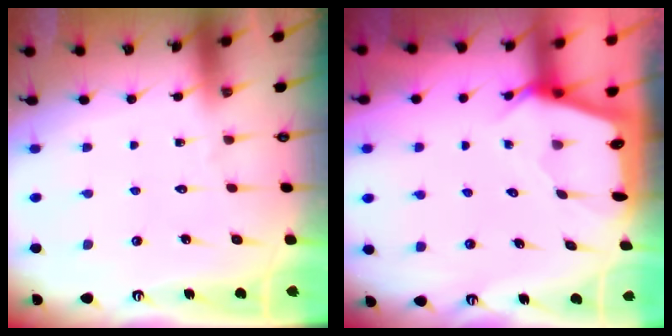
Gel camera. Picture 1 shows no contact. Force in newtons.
{"total": 2.4, "press": 2.4, "slide": 0.3}